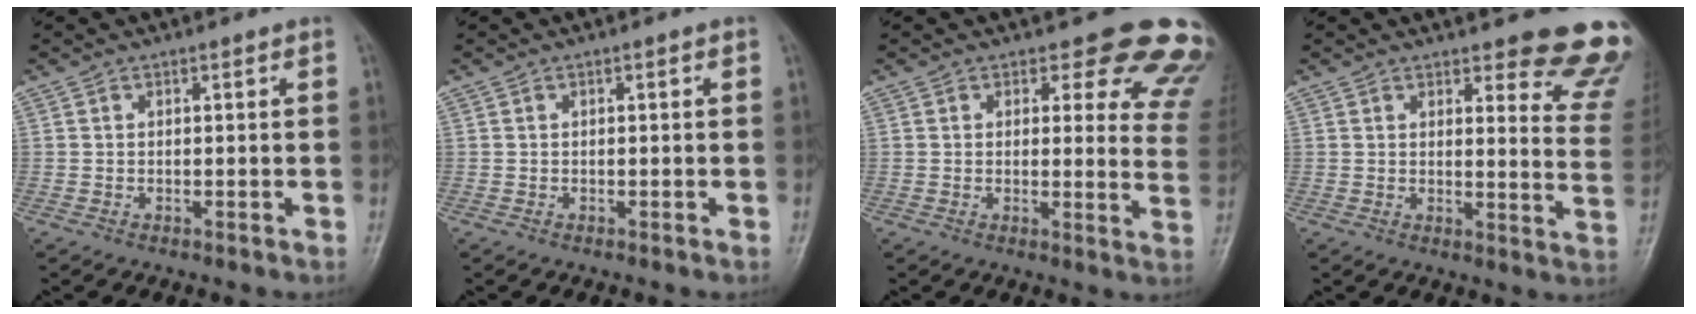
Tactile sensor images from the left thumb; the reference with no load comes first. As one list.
[{"total": 0.0}, {"total": 14.5, "force": [12.5, 5.2, 5.1], "torque": [0.009, -0.096, 0.107]}, {"total": 13.2, "force": [11.7, 2.9, 5.4], "torque": [-0.013, -0.101, 0.107]}]